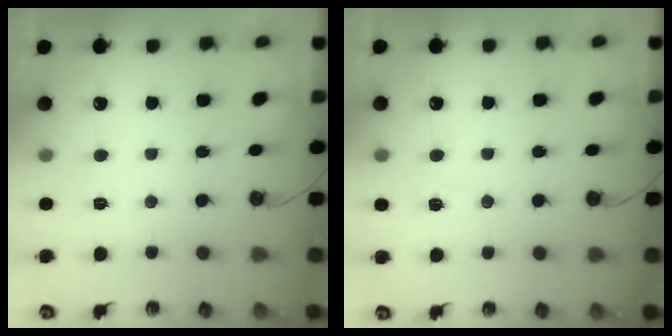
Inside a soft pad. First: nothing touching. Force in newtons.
{"total": 5.0, "press": 4.9, "slide": 0.9}